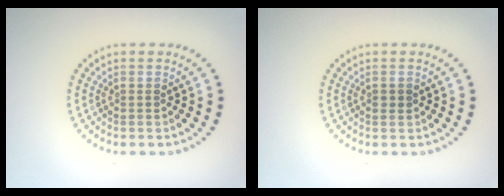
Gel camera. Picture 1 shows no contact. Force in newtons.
{"total": 0.8, "press": 0.7, "slide": 0.2}